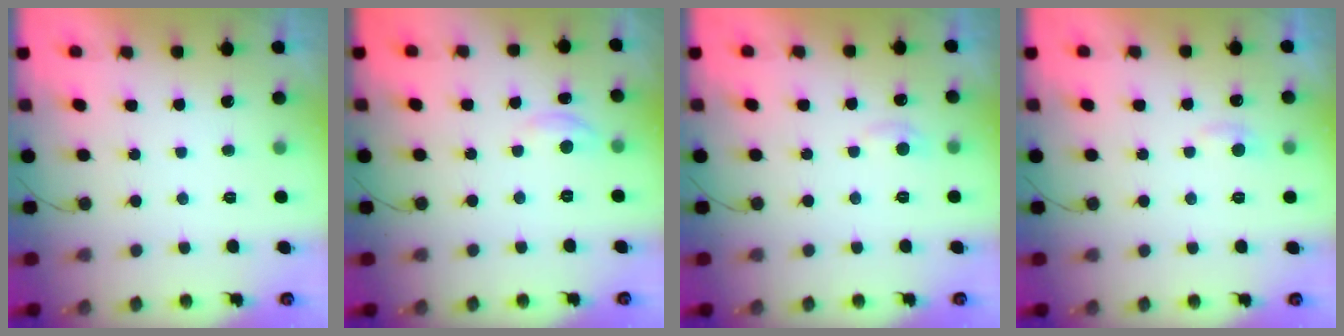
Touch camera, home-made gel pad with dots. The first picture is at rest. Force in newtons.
{"total": 2.9, "press": 2.9, "slide": 0.3}
{"total": 5.8, "press": 5.7, "slide": 0.7}
{"total": 4.8, "press": 4.7, "slide": 0.6}